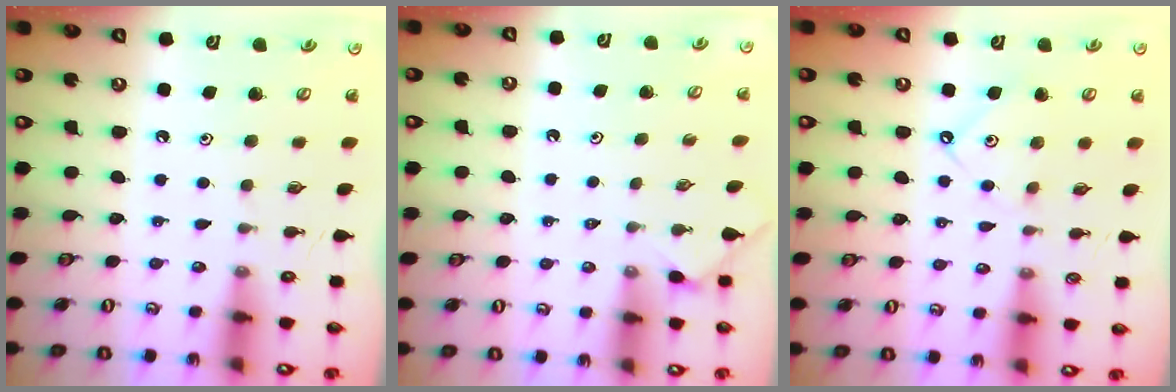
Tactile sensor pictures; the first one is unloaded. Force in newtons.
{"total": 0.5, "press": 0.5, "slide": 0.2}
{"total": 6.1, "press": 6.0, "slide": 0.7}